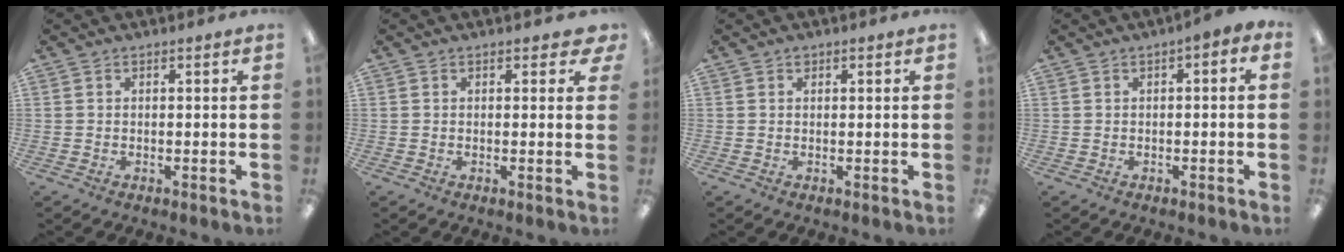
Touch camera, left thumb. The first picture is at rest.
{"total": 2.1, "force": [1.1, 1.2, 1.3], "torque": [-0.011, -0.001, 0.015]}
{"total": 0.7, "force": [0.5, 0.5, 0.3], "torque": [-0.007, 0.004, 0.008]}
{"total": 1.8, "force": [-0.7, 0.8, 1.5], "torque": [-0.027, 0.007, -0.015]}